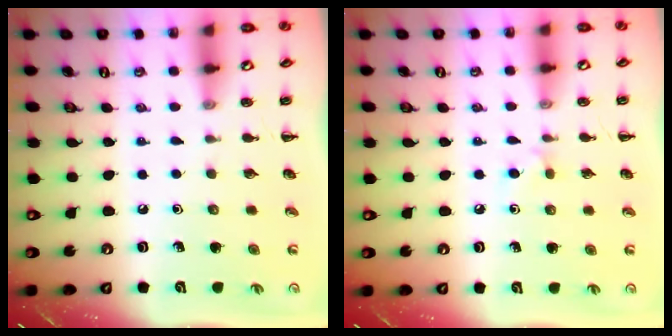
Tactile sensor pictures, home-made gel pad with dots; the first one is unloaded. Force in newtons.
{"total": 4.2, "press": 4.0, "slide": 1.3}